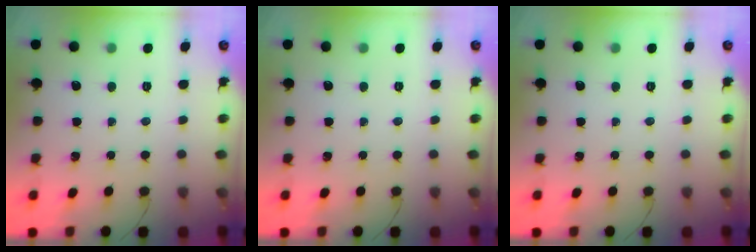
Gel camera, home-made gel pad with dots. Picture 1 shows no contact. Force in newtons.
{"total": 0.0}
{"total": 0.0}